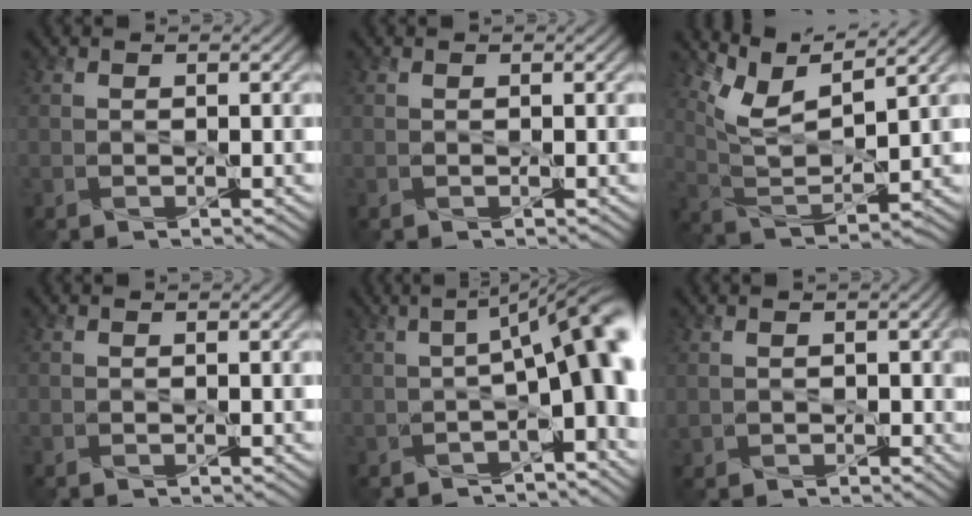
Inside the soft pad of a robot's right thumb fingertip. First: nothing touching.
{"total": 0.0}
{"total": 7.9, "force": [5.3, 2.2, 5.4], "torque": [-0.123, 0.000, 0.116]}
{"total": 0.0}
{"total": 8.8, "force": [-1.3, 2.0, 8.4], "torque": [-0.117, 0.008, -0.020]}
{"total": 2.5, "force": [0.4, 2.2, 1.1], "torque": [-0.033, -0.012, 0.012]}